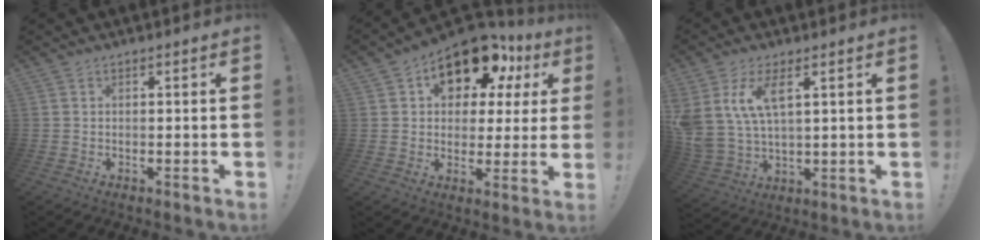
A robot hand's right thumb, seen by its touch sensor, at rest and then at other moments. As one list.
[{"total": 14.5, "force": [8.5, 8.1, 8.4], "torque": [-0.121, -0.056, 0.145]}, {"total": 10.8, "force": [5.3, 5.3, 7.8], "torque": [-0.171, -0.020, 0.099]}]